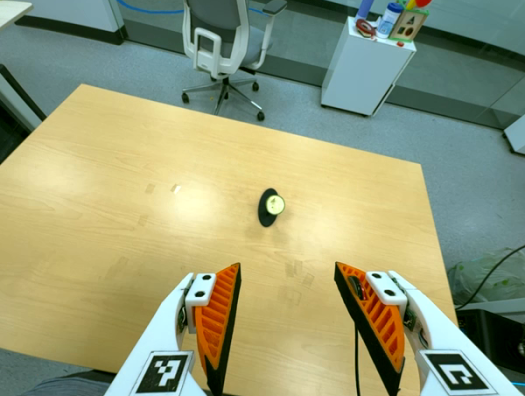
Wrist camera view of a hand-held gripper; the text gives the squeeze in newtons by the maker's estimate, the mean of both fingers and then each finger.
{"total": 0.0}